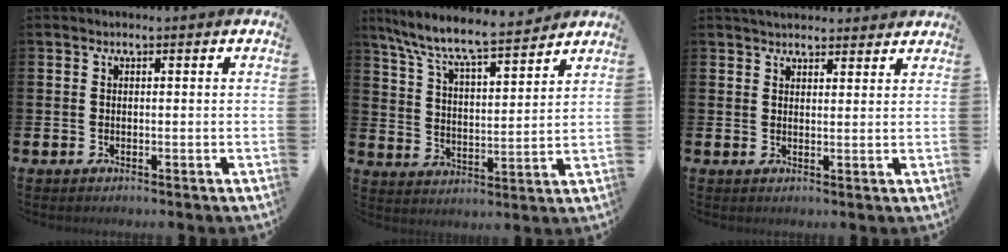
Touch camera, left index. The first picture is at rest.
{"total": 8.7, "force": [8.0, 0.8, 3.3], "torque": [-0.101, -0.052, 0.140]}
{"total": 3.3, "force": [3.1, 0.8, 0.2], "torque": [-0.002, -0.012, 0.057]}